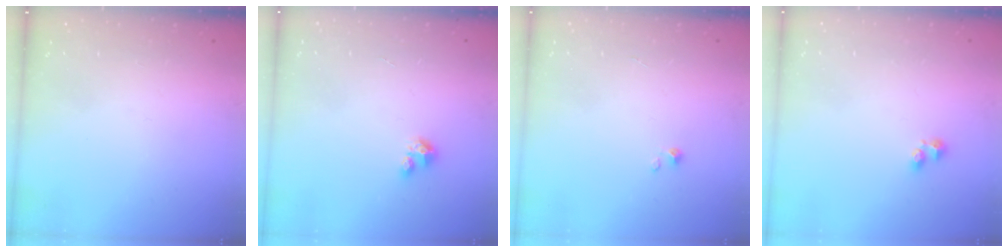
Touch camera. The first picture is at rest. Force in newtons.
{"total": 2.8, "press": 2.8, "slide": 0.2}
{"total": 0.7, "press": 0.7, "slide": 0.1}
{"total": 1.9, "press": 1.8, "slide": 0.5}